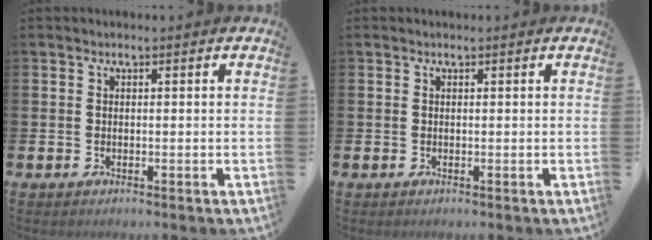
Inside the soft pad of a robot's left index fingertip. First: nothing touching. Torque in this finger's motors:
{"motor_torque": [0.56, -0.78, 0.00, 0.01]}